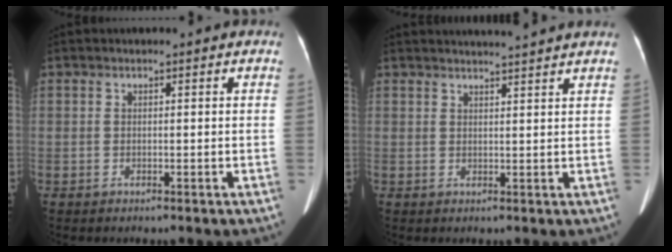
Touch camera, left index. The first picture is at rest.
{"total": 6.5, "force": [6.1, -1.1, 2.0], "torque": [-0.023, 0.013, 0.071]}